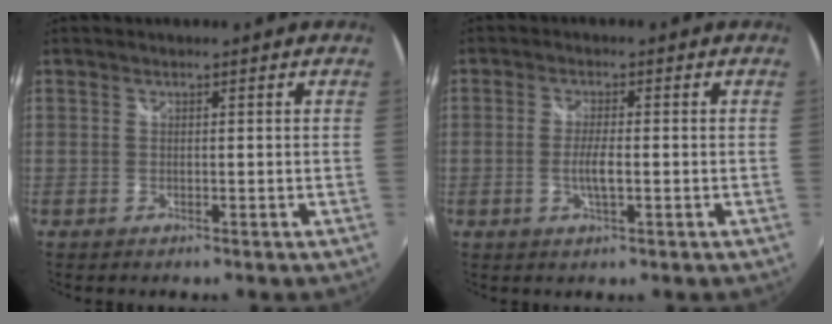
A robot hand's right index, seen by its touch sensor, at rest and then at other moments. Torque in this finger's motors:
{"motor_torque": [0.66, -0.20, 0.32, 0.08]}